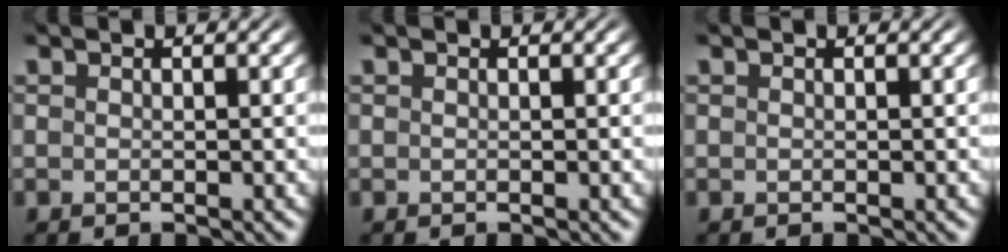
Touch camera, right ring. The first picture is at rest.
{"total": 0.0}
{"total": 0.0}